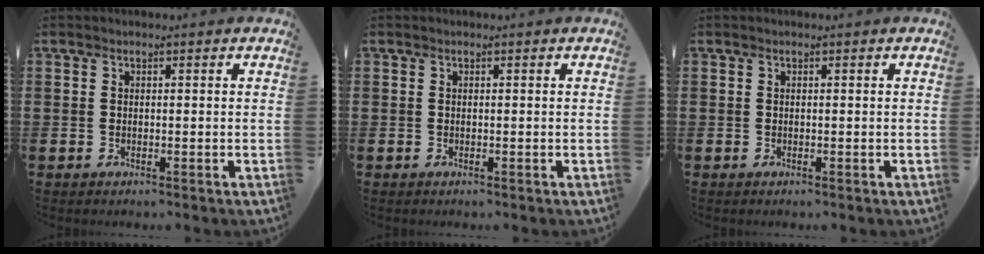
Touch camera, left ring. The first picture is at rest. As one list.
[{"total": 0.0}, {"total": 0.0}]